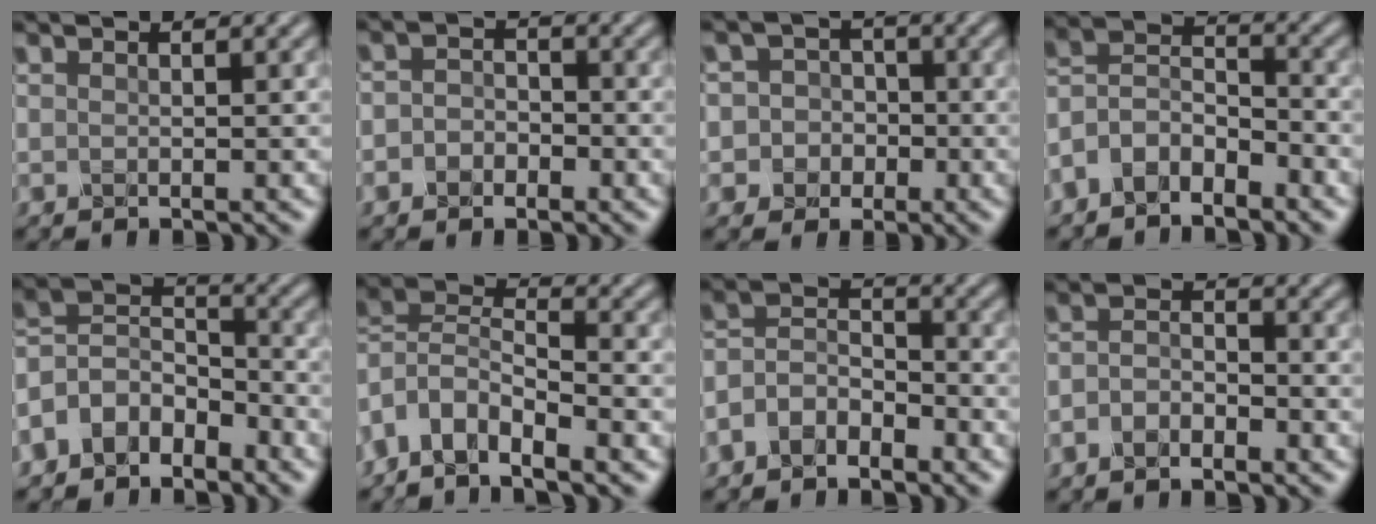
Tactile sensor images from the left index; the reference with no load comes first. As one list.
[{"total": 2.1, "force": [-1.0, 1.7, 0.9], "torque": [-0.008, 0.002, -0.029]}, {"total": 5.1, "force": [-1.3, 4.9, 0.7], "torque": [0.010, 0.014, -0.050]}, {"total": 4.9, "force": [-3.4, 2.5, 2.4], "torque": [-0.048, 0.008, -0.078]}, {"total": 6.0, "force": [-3.9, 3.7, 2.7], "torque": [-0.047, 0.005, -0.091]}, {"total": 6.0, "force": [-3.6, 3.0, 3.7], "torque": [-0.067, 0.004, -0.083]}, {"total": 4.0, "force": [-2.7, 2.3, 1.8], "torque": [-0.037, 0.009, -0.062]}, {"total": 2.2, "force": [-1.3, 1.2, 1.4], "torque": [-0.028, 0.004, -0.030]}]